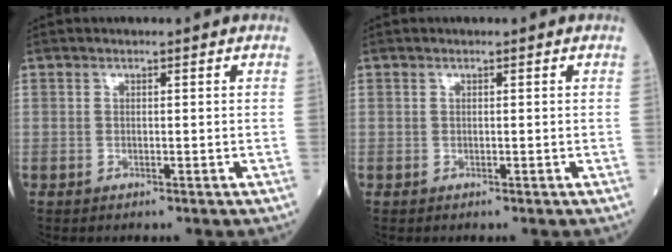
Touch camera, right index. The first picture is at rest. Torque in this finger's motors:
{"motor_torque": [0.00, 0.00, 0.00, 0.00]}